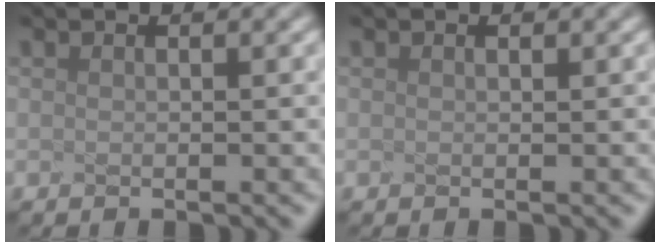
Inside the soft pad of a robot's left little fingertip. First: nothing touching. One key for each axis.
{"total": 0.0}